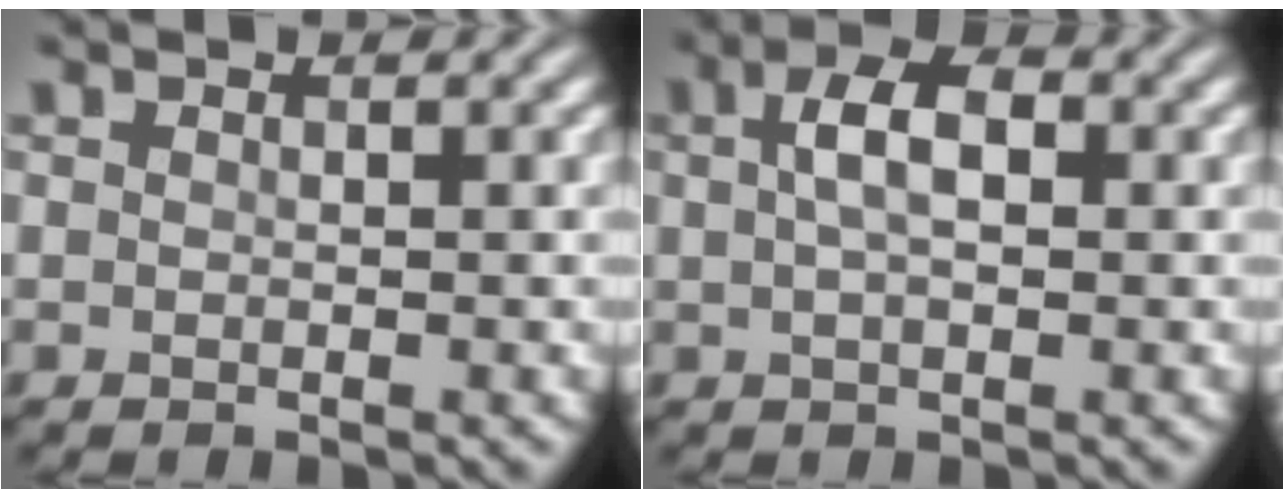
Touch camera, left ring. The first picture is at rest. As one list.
[{"total": 3.8, "force": [0.8, 2.0, 3.2], "torque": [-0.061, 0.008, 0.009]}]